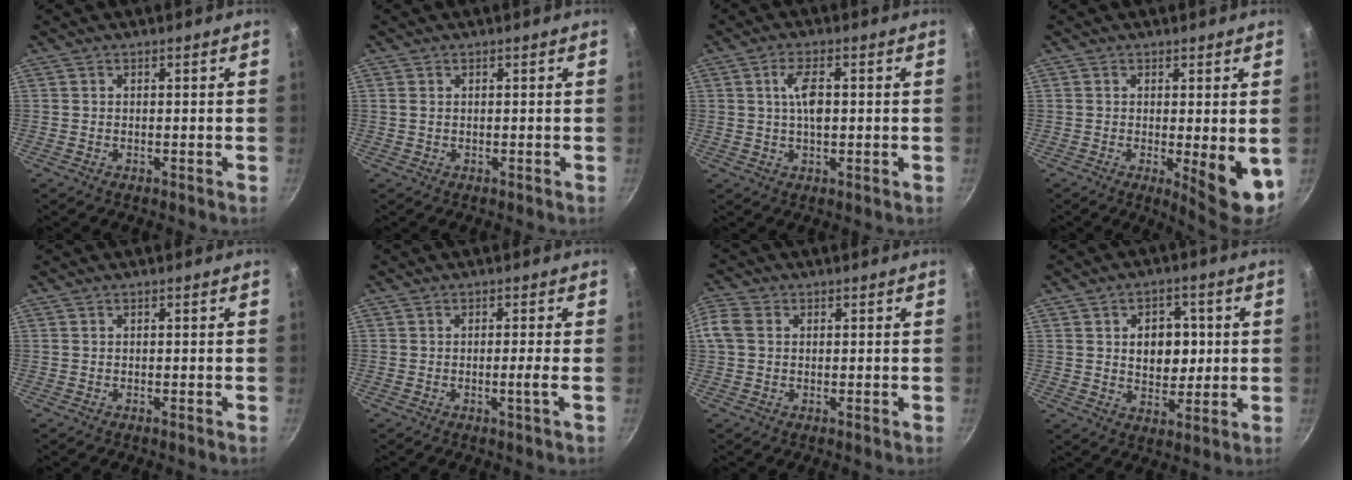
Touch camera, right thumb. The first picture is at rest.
{"total": 0.8, "force": [0.1, 0.6, 0.5], "torque": [-0.009, 0.002, -0.001]}
{"total": 5.3, "force": [0.6, 2.3, 4.7], "torque": [-0.081, 0.007, 0.008]}
{"total": 8.1, "force": [-1.2, 2.3, 7.7], "torque": [-0.092, -0.010, -0.009]}
{"total": 0.0}
{"total": 1.8, "force": [-0.6, -0.6, 1.6], "torque": [-0.031, 0.001, -0.011]}
{"total": 4.2, "force": [0.5, 3.3, 2.6], "torque": [-0.058, 0.012, -0.002]}
{"total": 9.1, "force": [1.2, 6.6, 6.2], "torque": [-0.052, -0.003, 0.021]}